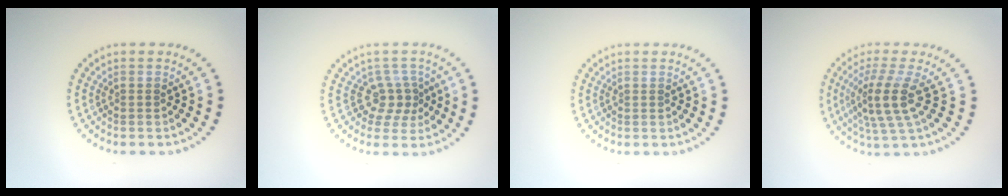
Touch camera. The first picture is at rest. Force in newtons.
{"total": 2.5, "press": 1.8, "slide": 1.8}
{"total": 0.0}
{"total": 4.2, "press": 3.2, "slide": 2.7}